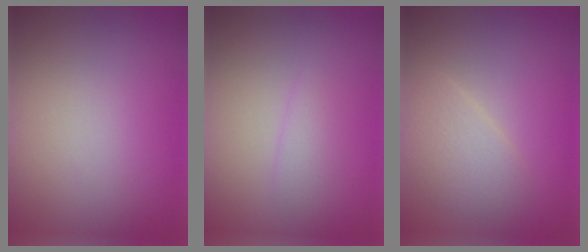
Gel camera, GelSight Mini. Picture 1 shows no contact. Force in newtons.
{"total": 1.1, "press": 1.1, "slide": 0.1}
{"total": 2.5, "press": 2.5, "slide": 0.1}